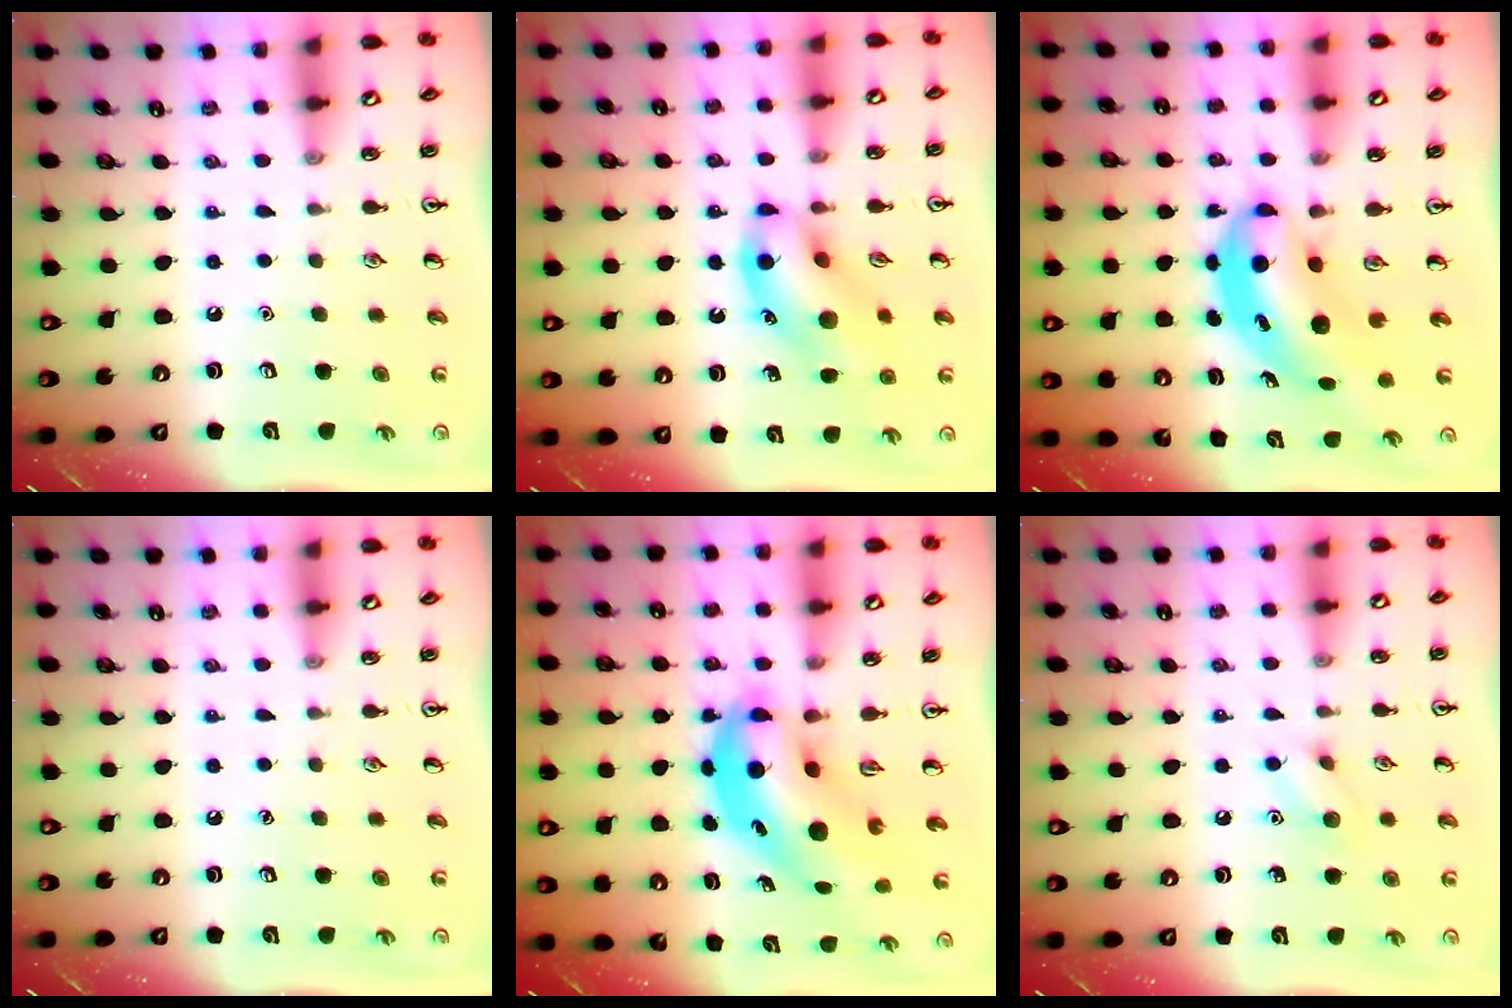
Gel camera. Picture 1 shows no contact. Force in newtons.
{"total": 13.6, "press": 13.5, "slide": 1.5}
{"total": 6.8, "press": 6.5, "slide": 1.8}
{"total": 0.0}
{"total": 9.6, "press": 9.2, "slide": 2.7}
{"total": 6.9, "press": 6.8, "slide": 1.3}